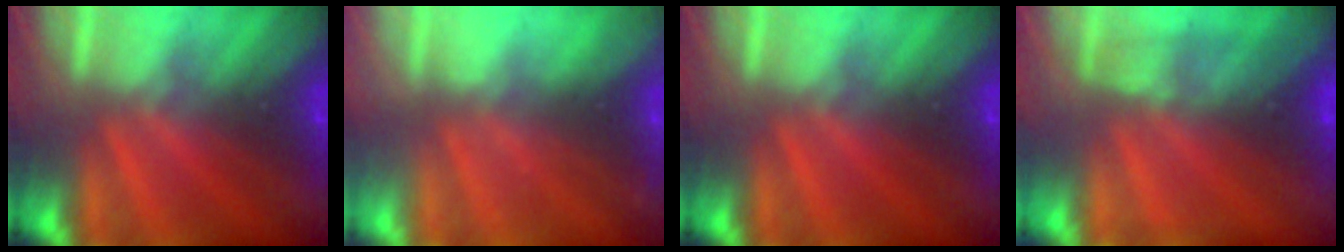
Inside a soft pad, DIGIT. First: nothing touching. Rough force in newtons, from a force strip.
{"total": 2.1}
{"total": 0.0}
{"total": 2.3}